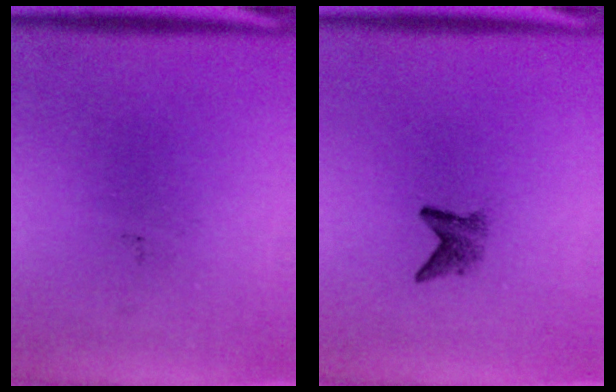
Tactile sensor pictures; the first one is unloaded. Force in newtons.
{"total": 2.0}